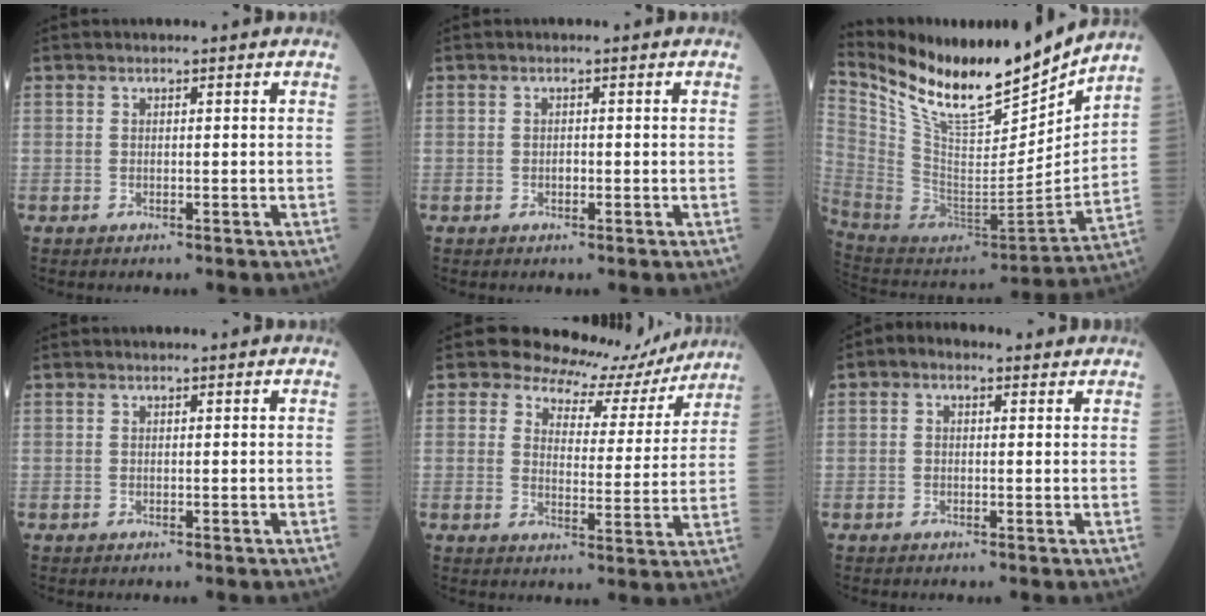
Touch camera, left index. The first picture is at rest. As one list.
[{"total": 1.0, "force": [-0.7, 0.4, 0.5], "torque": [-0.011, -0.003, -0.013]}, {"total": 20.6, "force": [17.8, 2.8, 10.1], "torque": [-0.191, -0.044, 0.319]}, {"total": 0.0}, {"total": 9.9, "force": [9.1, 3.8, 0.8], "torque": [-0.003, -0.015, 0.103]}, {"total": 2.7, "force": [1.0, 1.7, 1.8], "torque": [-0.036, 0.021, 0.011]}]